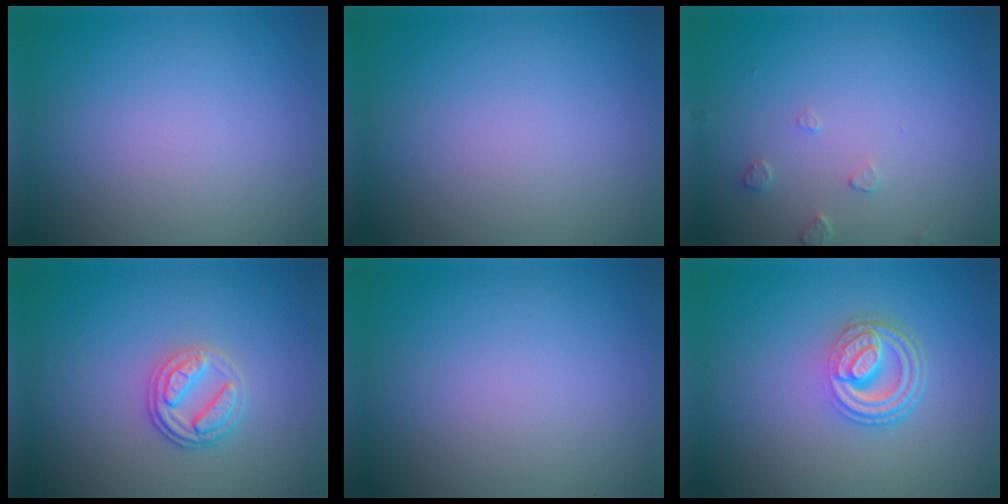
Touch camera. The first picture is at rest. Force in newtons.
{"total": 0.0}
{"total": 1.2, "press": 1.2, "slide": 0.2}
{"total": 2.7, "press": 2.6, "slide": 0.8}
{"total": 0.0}
{"total": 4.5, "press": 3.3, "slide": 3.0}